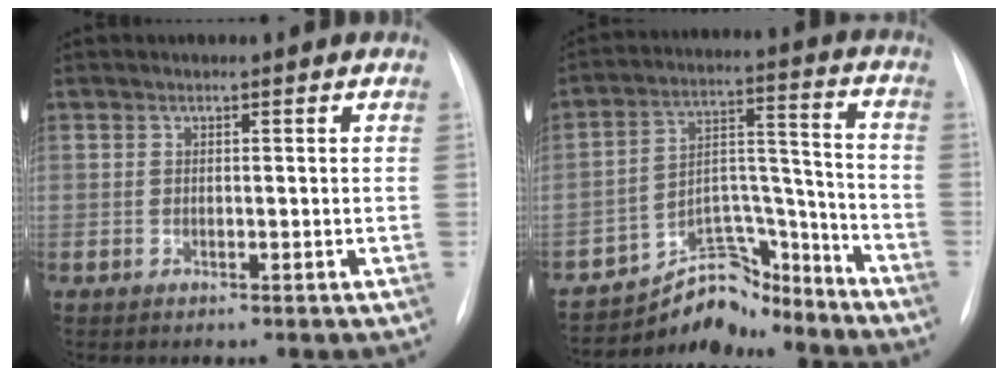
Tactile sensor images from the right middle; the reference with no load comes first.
{"total": 11.5, "force": [-10.8, 3.7, 1.0], "torque": [-0.008, 0.061, -0.181]}